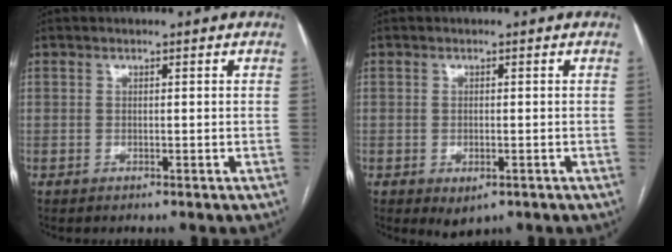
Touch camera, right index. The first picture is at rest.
{"total": 2.8, "force": [-1.2, 1.4, 2.1], "torque": [-0.033, -0.004, -0.007]}